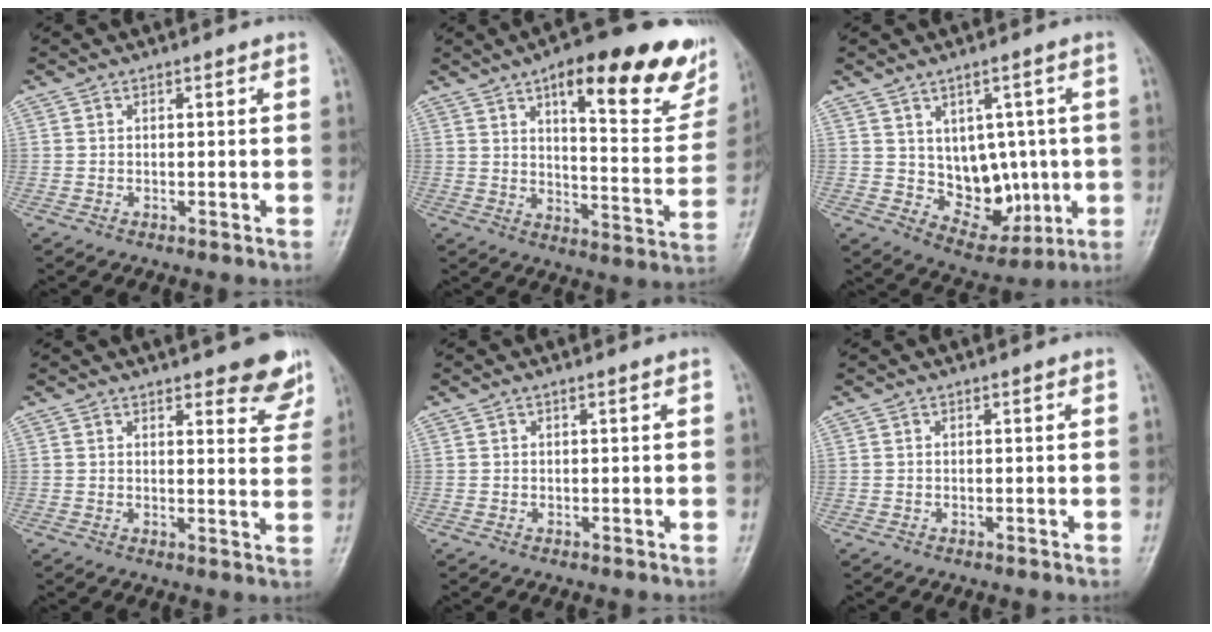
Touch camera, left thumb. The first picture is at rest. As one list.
[{"total": 23.4, "force": [13.4, 7.5, 17.6], "torque": [-0.190, -0.045, 0.183]}, {"total": 10.5, "force": [0.1, 7.6, 7.3], "torque": [-0.056, -0.011, 0.026]}, {"total": 8.1, "force": [6.1, 2.6, 4.6], "torque": [-0.026, -0.035, 0.066]}, {"total": 0.0}, {"total": 0.0}]